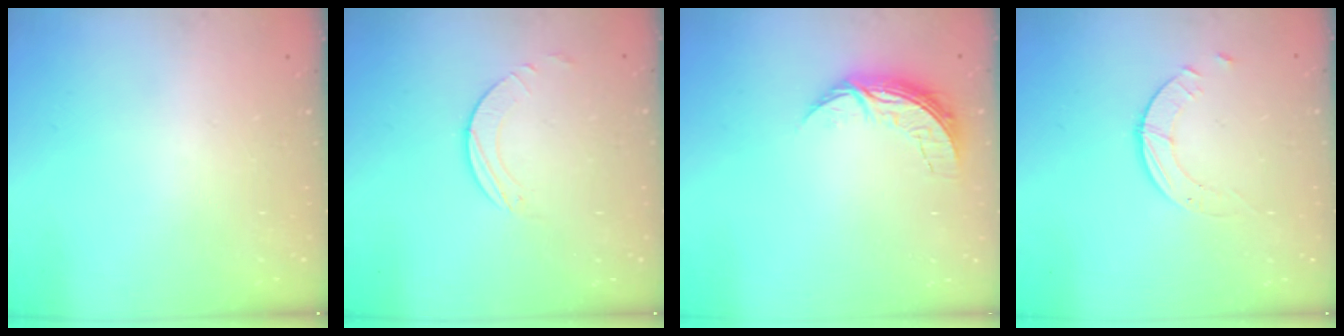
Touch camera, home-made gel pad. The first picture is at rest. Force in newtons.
{"total": 1.6, "press": 1.6, "slide": 0.2}
{"total": 7.2, "press": 7.1, "slide": 0.5}
{"total": 1.8, "press": 1.8, "slide": 0.2}